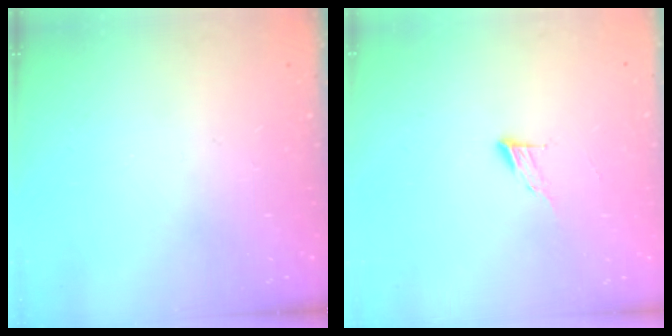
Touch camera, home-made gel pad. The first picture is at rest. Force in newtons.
{"total": 5.6, "press": 5.6, "slide": 0.4}